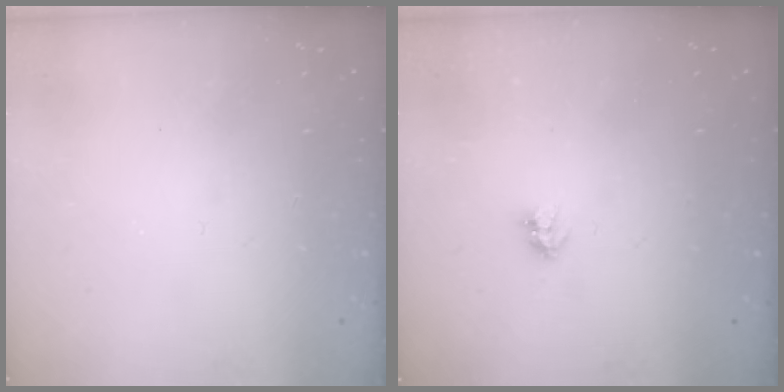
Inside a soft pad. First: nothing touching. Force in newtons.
{"total": 3.9, "press": 3.8, "slide": 0.4}